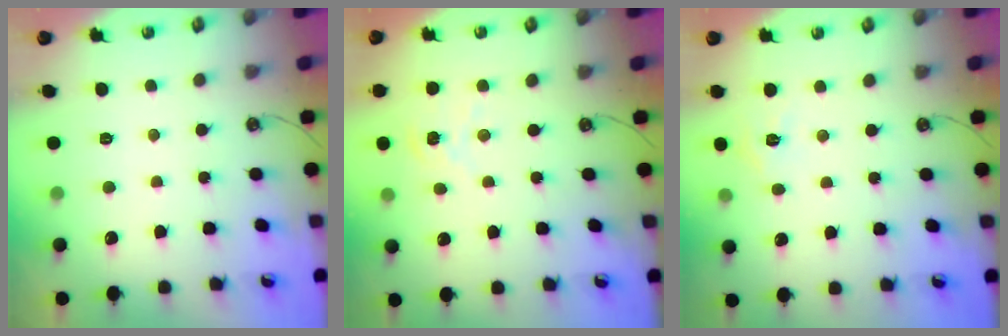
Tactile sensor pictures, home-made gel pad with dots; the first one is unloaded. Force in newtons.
{"total": 1.6, "press": 1.6, "slide": 0.2}
{"total": 3.2, "press": 3.2, "slide": 0.4}